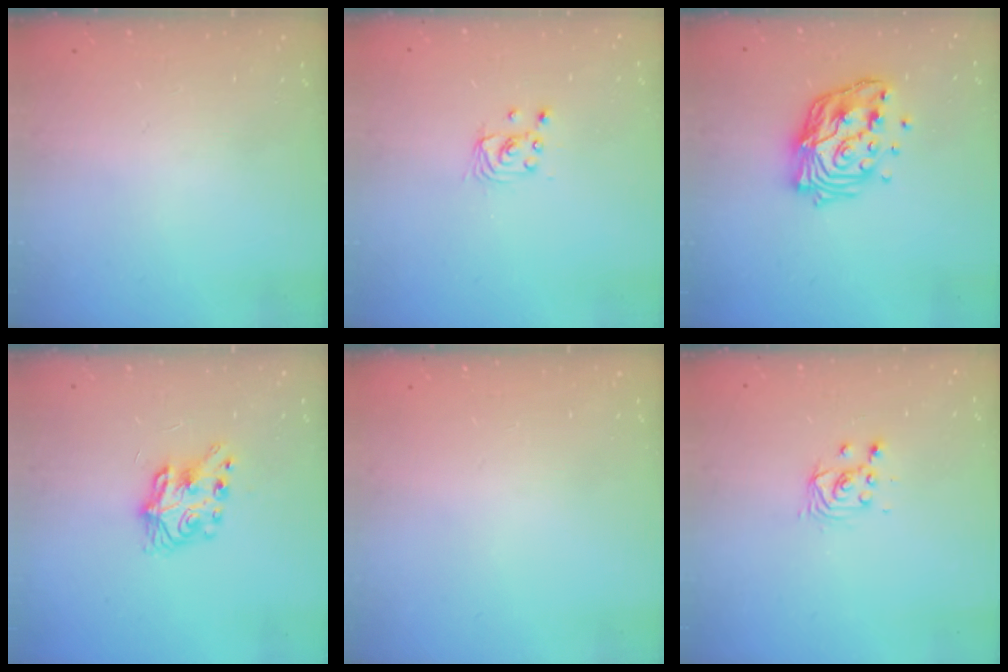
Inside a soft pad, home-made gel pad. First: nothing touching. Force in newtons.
{"total": 2.5, "press": 2.5, "slide": 0.1}
{"total": 13.7, "press": 13.6, "slide": 1.4}
{"total": 7.1, "press": 7.1, "slide": 0.4}
{"total": 0.0}
{"total": 2.9, "press": 2.9, "slide": 0.1}